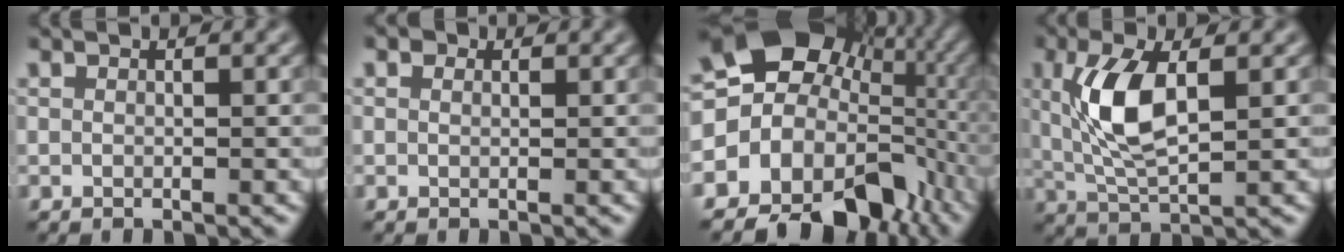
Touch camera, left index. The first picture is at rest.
{"total": 0.7, "force": [0.5, 0.4, 0.3], "torque": [-0.007, -0.003, 0.001]}
{"total": 13.6, "force": [-2.3, 10.4, 8.6], "torque": [-0.128, -0.003, -0.028]}
{"total": 6.2, "force": [1.1, 2.4, 5.6], "torque": [-0.121, 0.005, 0.024]}